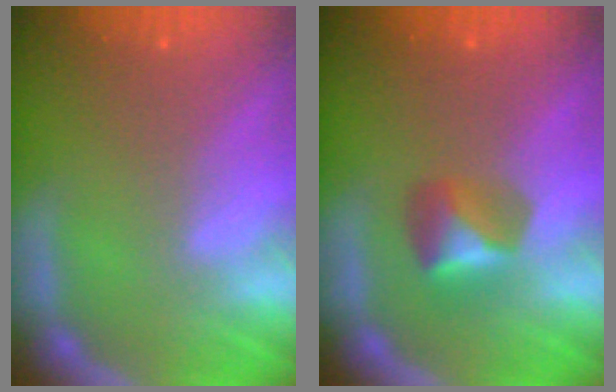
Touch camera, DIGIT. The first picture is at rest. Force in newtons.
{"total": 2.9}